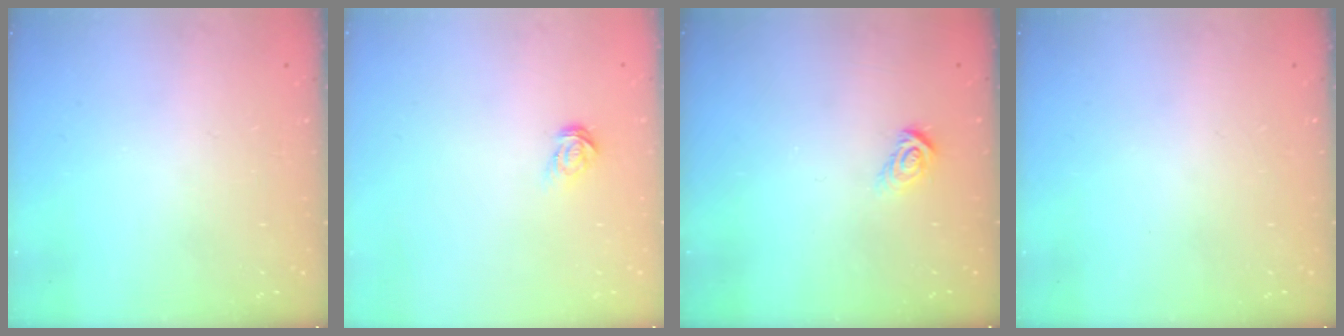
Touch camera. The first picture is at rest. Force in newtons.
{"total": 3.5, "press": 3.5, "slide": 0.3}
{"total": 5.0, "press": 4.9, "slide": 0.3}
{"total": 0.0}